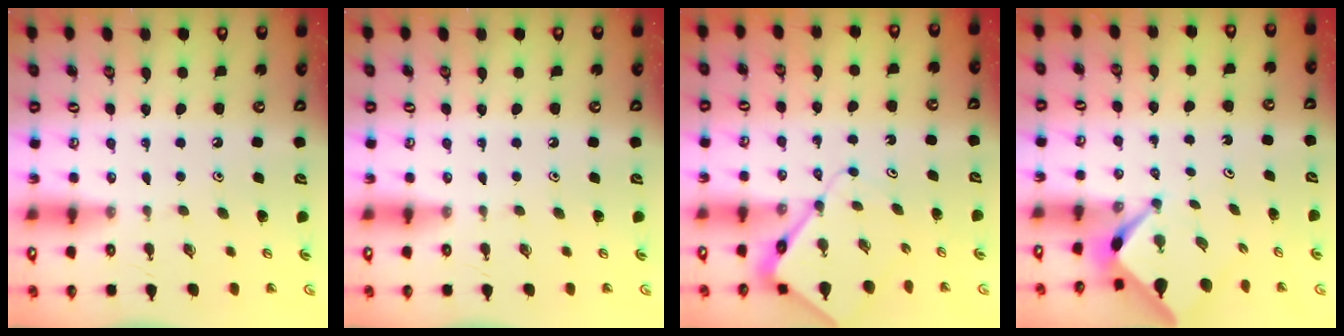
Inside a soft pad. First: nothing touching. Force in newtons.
{"total": 0.0}
{"total": 7.7, "press": 7.7, "slide": 0.8}
{"total": 2.4, "press": 2.4, "slide": 0.3}